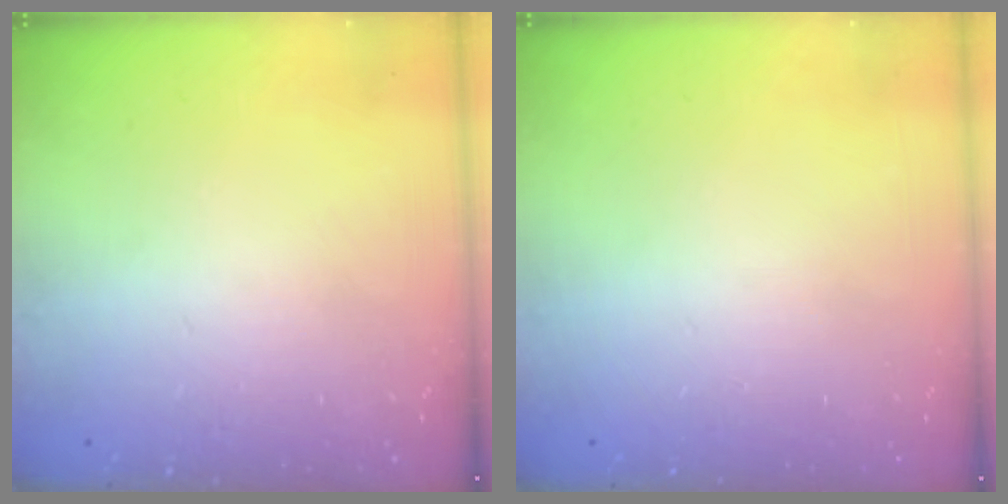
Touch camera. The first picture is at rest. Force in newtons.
{"total": 0.0}